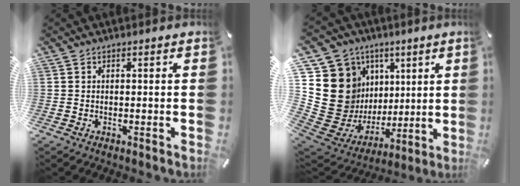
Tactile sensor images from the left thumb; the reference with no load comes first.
{"total": 20.4, "force": [3.9, 18.2, 8.3], "torque": [-0.144, -0.060, 0.116]}